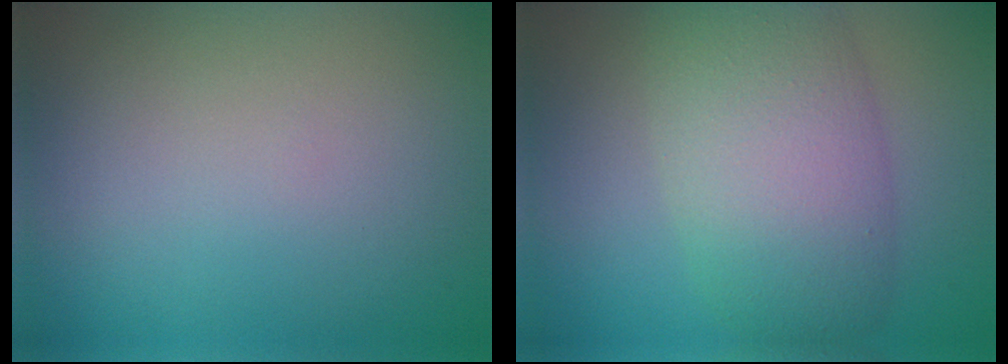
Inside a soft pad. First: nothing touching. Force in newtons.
{"total": 8.0, "press": 8.0, "slide": 0.6}